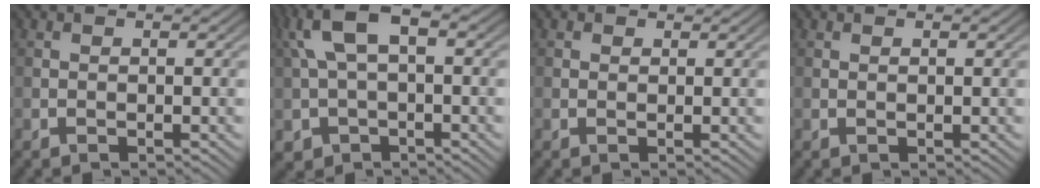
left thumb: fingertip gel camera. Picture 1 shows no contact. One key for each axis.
{"total": 8.7, "fx": 1.0, "fy": 5.4, "fz": 6.7, "tx": -0.163, "ty": 0.005, "tz": 0.016}
{"total": 0.8, "fx": 0.4, "fy": 0.7, "fz": 0.2, "tx": -0.003, "ty": 0.000, "tz": 0.006}
{"total": 0.0}